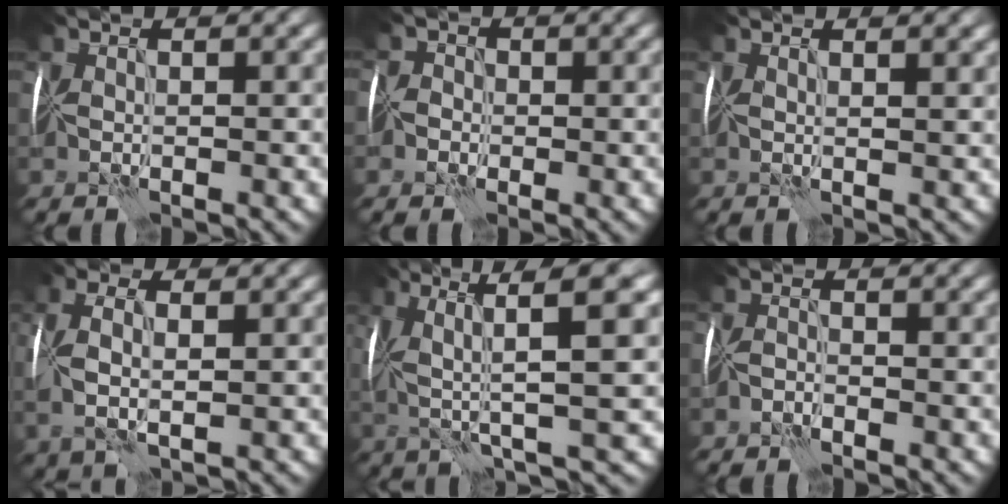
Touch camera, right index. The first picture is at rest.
{"total": 1.9, "force": [-0.9, 1.7, 0.3], "torque": [0.011, 0.015, -0.035]}
{"total": 2.2, "force": [1.6, 0.5, 1.4], "torque": [-0.008, 0.005, 0.017]}
{"total": 5.1, "force": [0.8, 2.8, 4.2], "torque": [-0.097, 0.012, 0.020]}
{"total": 7.8, "force": [1.4, 1.2, 7.6], "torque": [-0.134, 0.016, 0.024]}
{"total": 1.0, "force": [-1.0, -0.1, 0.1], "torque": [-0.004, 0.004, -0.024]}